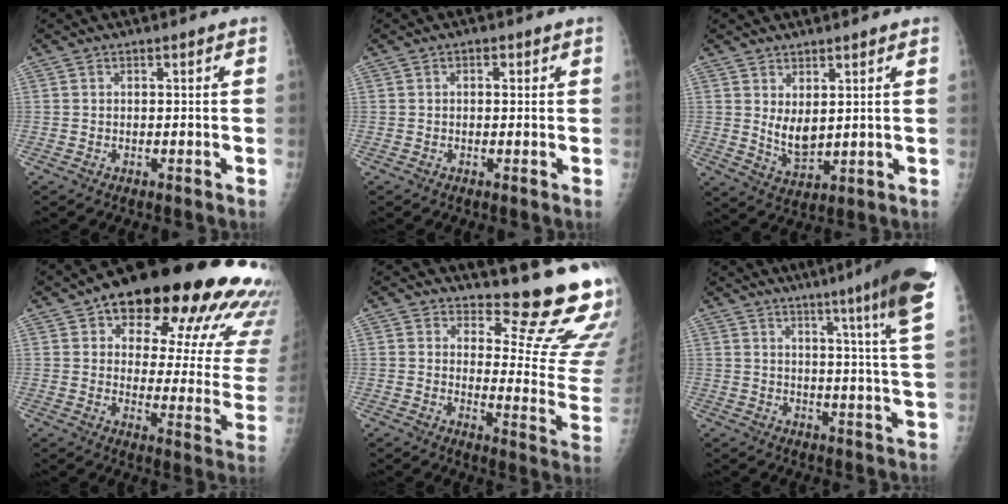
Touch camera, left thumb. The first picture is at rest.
{"total": 1.2, "force": [0.3, 0.8, 0.9], "torque": [-0.010, 0.001, 0.002]}
{"total": 5.7, "force": [1.8, 3.2, 4.4], "torque": [-0.067, -0.025, 0.045]}
{"total": 29.4, "force": [17.1, 12.0, 20.6], "torque": [-0.233, -0.031, 0.221]}
{"total": 15.8, "force": [14.3, 2.6, 6.2], "torque": [-0.044, -0.174, 0.163]}
{"total": 18.3, "force": [11.7, -0.3, 14.1], "torque": [-0.178, -0.069, 0.135]}